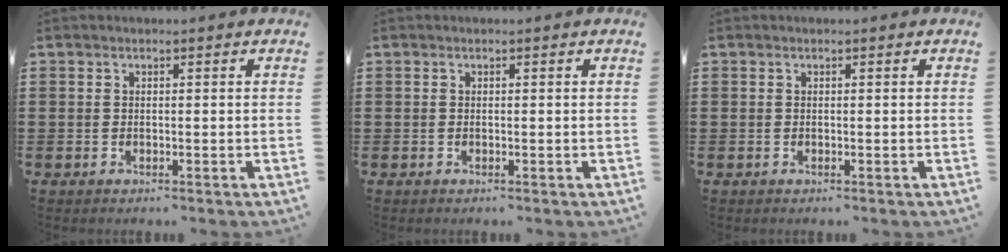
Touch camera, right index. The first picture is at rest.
{"total": 0.0}
{"total": 0.0}